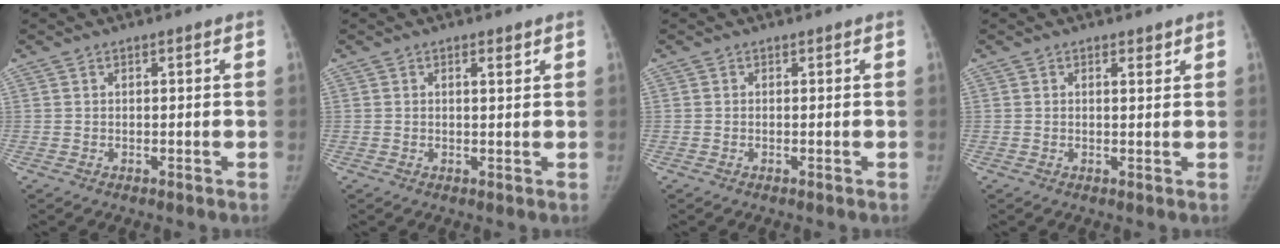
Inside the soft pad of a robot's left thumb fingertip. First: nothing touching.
{"total": 1.8, "force": [1.0, 0.4, 1.4], "torque": [-0.018, -0.004, 0.016]}
{"total": 0.0}
{"total": 1.6, "force": [1.0, 0.5, 1.1], "torque": [-0.010, -0.005, 0.016]}